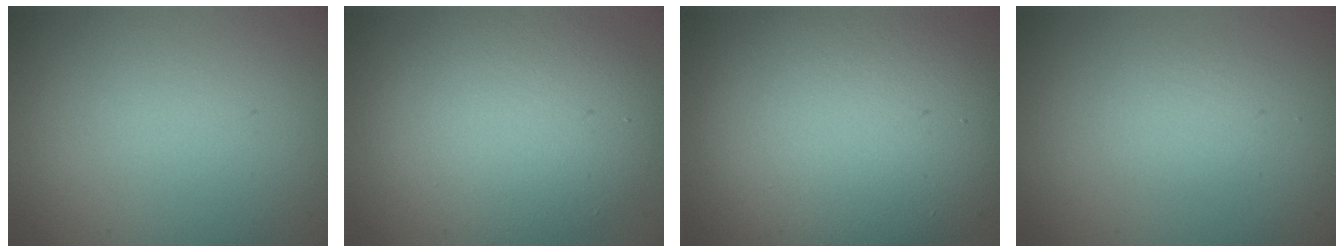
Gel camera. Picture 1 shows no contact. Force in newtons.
{"total": 6.8, "press": 6.8, "slide": 0.5}
{"total": 13.5, "press": 13.4, "slide": 1.2}
{"total": 1.3, "press": 1.3, "slide": 0.0}